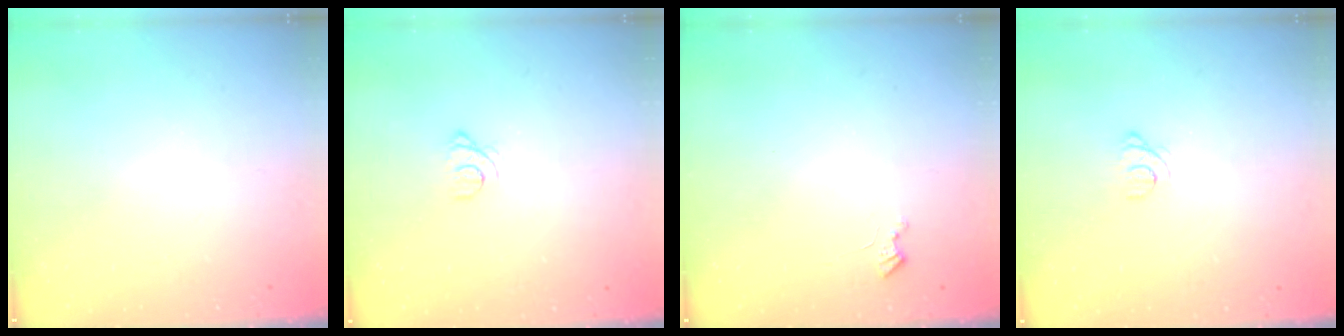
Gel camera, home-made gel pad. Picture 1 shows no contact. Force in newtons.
{"total": 1.6, "press": 1.6, "slide": 0.2}
{"total": 2.7, "press": 2.7, "slide": 0.3}
{"total": 1.1, "press": 1.1, "slide": 0.1}